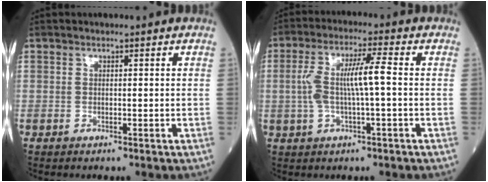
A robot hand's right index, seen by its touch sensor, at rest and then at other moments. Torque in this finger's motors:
{"motor_torque": [0.30, -0.04, 0.24, 0.13]}